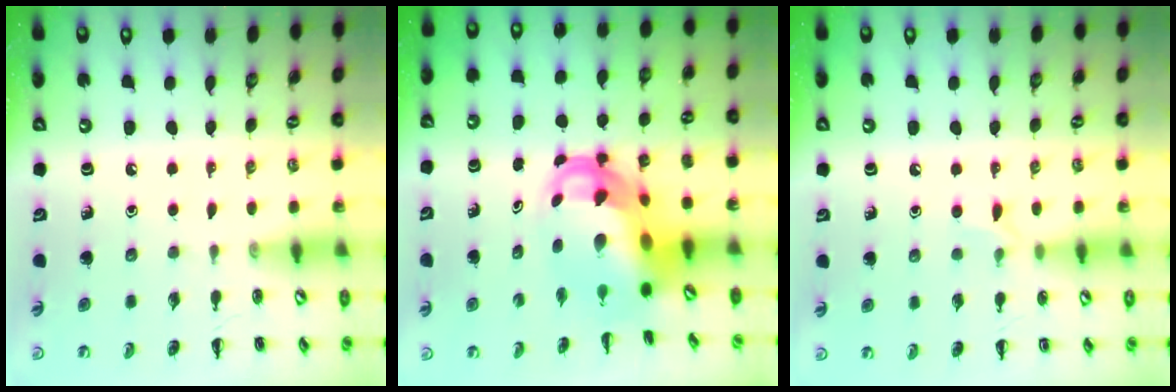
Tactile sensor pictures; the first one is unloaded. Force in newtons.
{"total": 9.1, "press": 8.8, "slide": 2.4}
{"total": 6.3, "press": 5.9, "slide": 2.0}